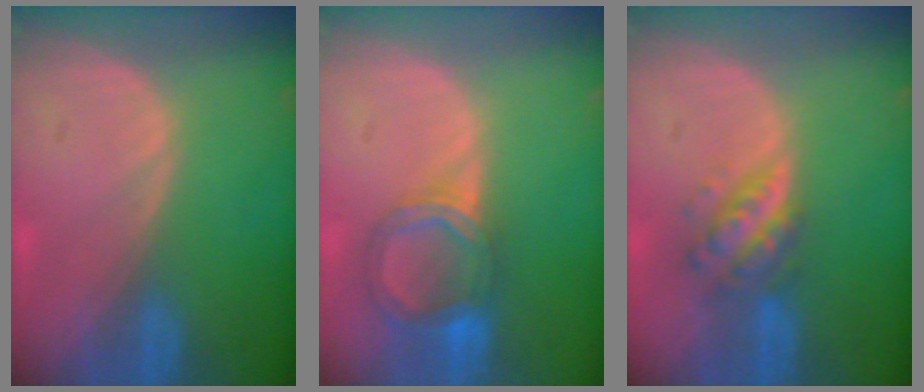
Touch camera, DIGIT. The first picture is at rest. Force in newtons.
{"total": 6.5, "press": 5.8, "slide": 2.9}
{"total": 5.7, "press": 5.2, "slide": 2.3}